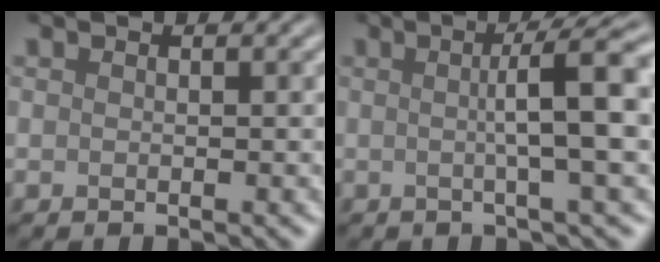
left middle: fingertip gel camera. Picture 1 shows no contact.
{"total": 8.0, "force": [0.8, 1.4, 7.8], "torque": [-0.098, 0.018, 0.009]}